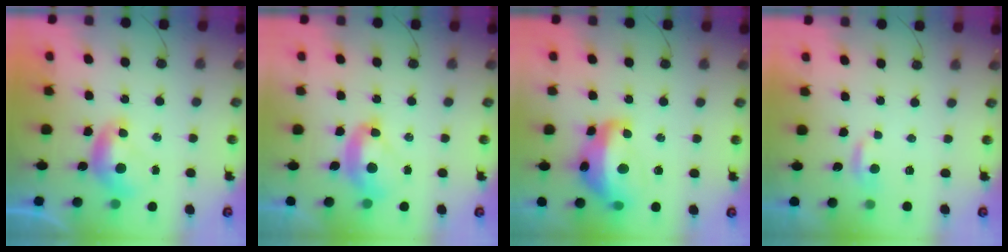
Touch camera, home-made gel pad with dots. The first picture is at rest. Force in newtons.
{"total": 3.9, "press": 3.8, "slide": 0.7}
{"total": 8.7, "press": 8.5, "slide": 1.4}
{"total": 1.5, "press": 1.5, "slide": 0.3}